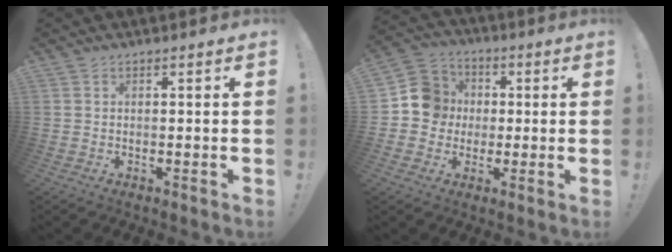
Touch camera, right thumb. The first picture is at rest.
{"total": 11.4, "force": [0.0, 10.9, 3.3], "torque": [-0.039, 0.017, 0.006]}